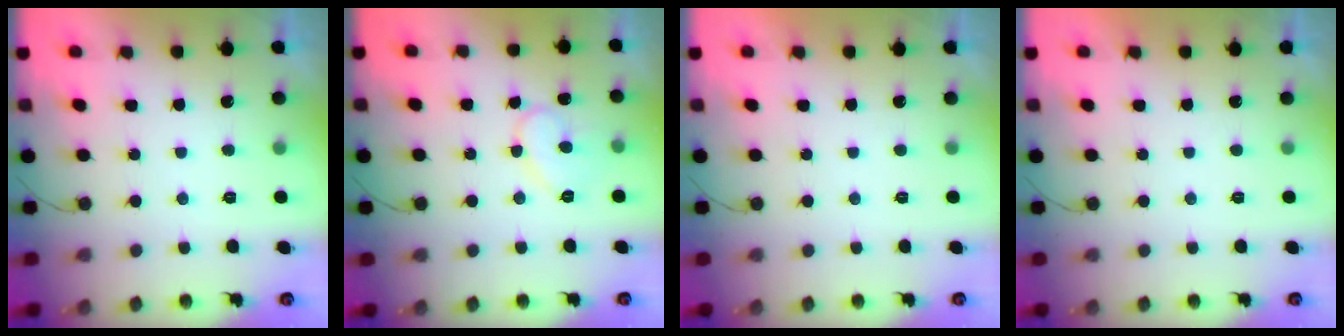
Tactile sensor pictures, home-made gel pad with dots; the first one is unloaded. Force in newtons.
{"total": 9.3, "press": 9.3, "slide": 0.3}
{"total": 1.8, "press": 1.8, "slide": 0.0}
{"total": 1.7, "press": 1.7, "slide": 0.0}